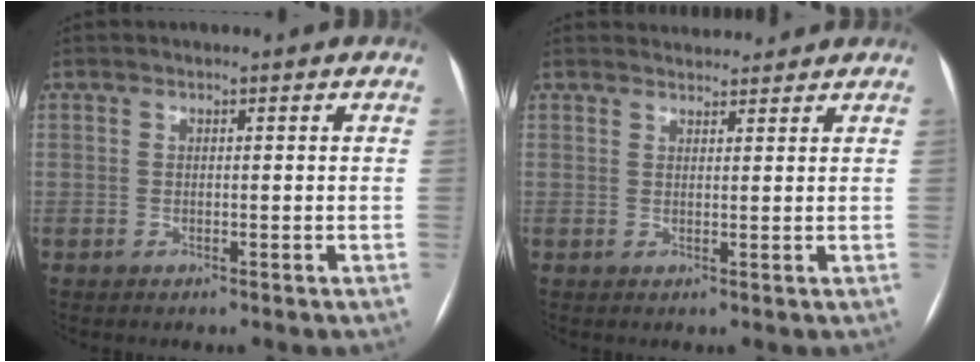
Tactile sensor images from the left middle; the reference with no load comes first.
{"total": 4.5, "force": [4.4, 1.0, 0.4], "torque": [-0.007, 0.022, 0.059]}